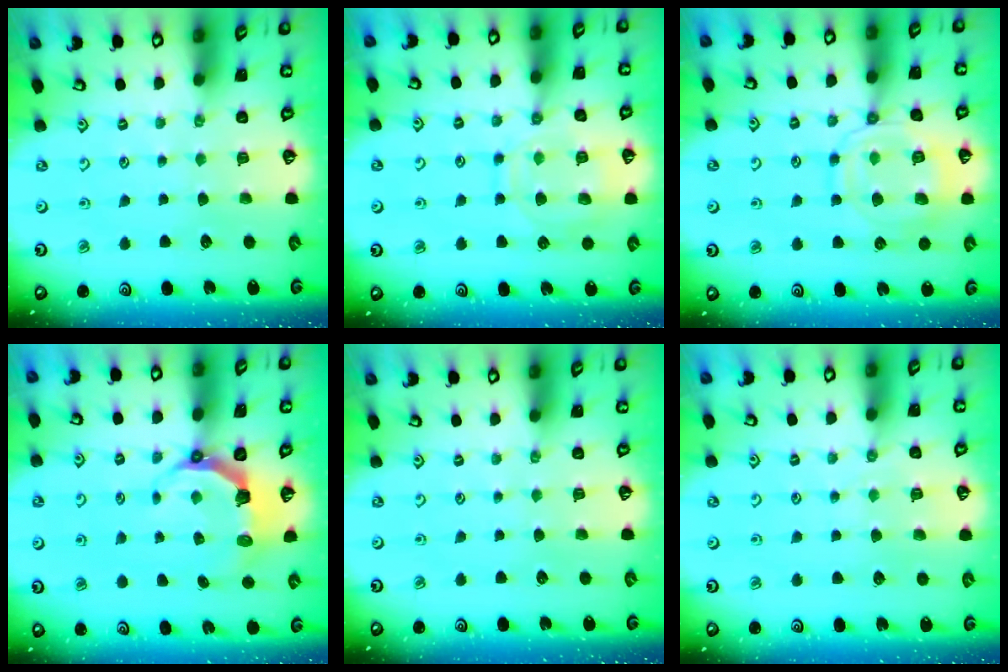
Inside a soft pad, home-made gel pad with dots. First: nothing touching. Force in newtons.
{"total": 12.4, "press": 12.3, "slide": 1.1}
{"total": 13.6, "press": 13.6, "slide": 1.2}
{"total": 6.1, "press": 4.5, "slide": 4.2}
{"total": 0.0}
{"total": 2.8, "press": 2.8, "slide": 0.3}